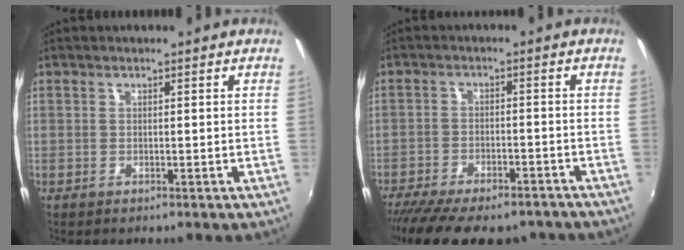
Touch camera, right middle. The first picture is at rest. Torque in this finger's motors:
{"motor_torque": [1.11, -1.03, 0.67, 0.18]}